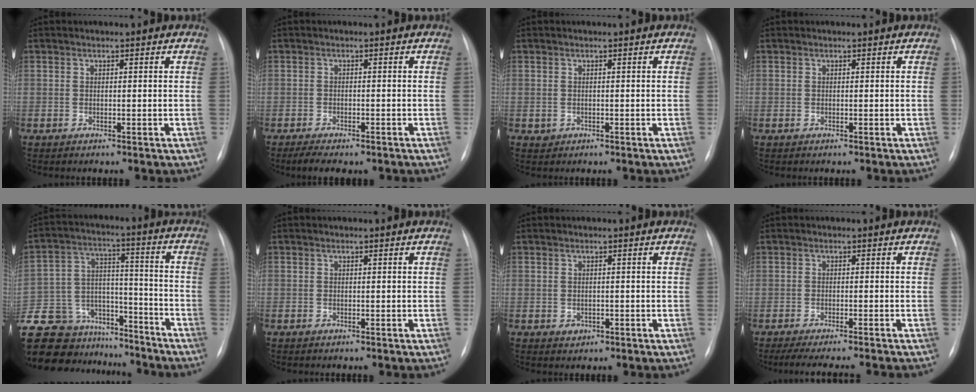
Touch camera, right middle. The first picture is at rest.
{"total": 5.9, "force": [-4.5, 2.0, 3.2], "torque": [-0.049, -0.013, -0.059]}
{"total": 0.8, "force": [-0.1, 0.7, 0.2], "torque": [-0.002, 0.001, 0.002]}
{"total": 0.0}
{"total": 26.8, "force": [-22.2, 12.1, 9.0], "torque": [-0.249, 0.020, -0.343]}
{"total": 0.0}
{"total": 1.3, "force": [-0.5, 1.1, 0.5], "torque": [-0.008, 0.001, -0.001]}
{"total": 10.6, "force": [-9.3, 0.0, 5.0], "torque": [-0.056, -0.020, -0.128]}